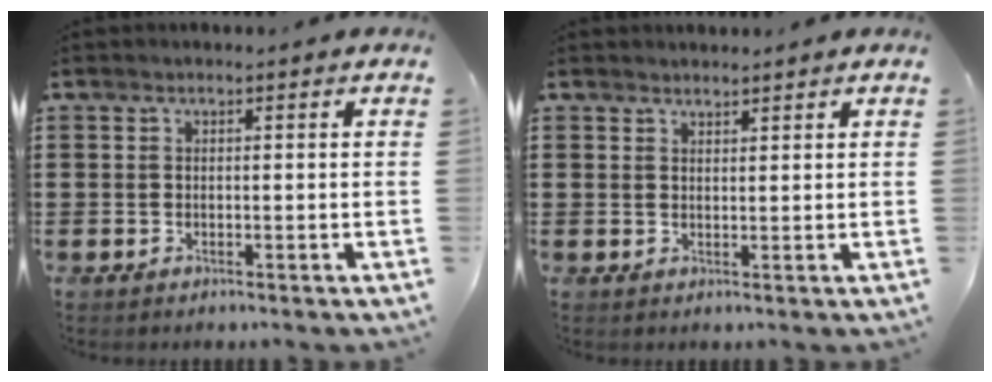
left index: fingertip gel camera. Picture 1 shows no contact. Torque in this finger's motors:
{"motor_torque": [-0.57, 0.80, 0.01, 0.01]}